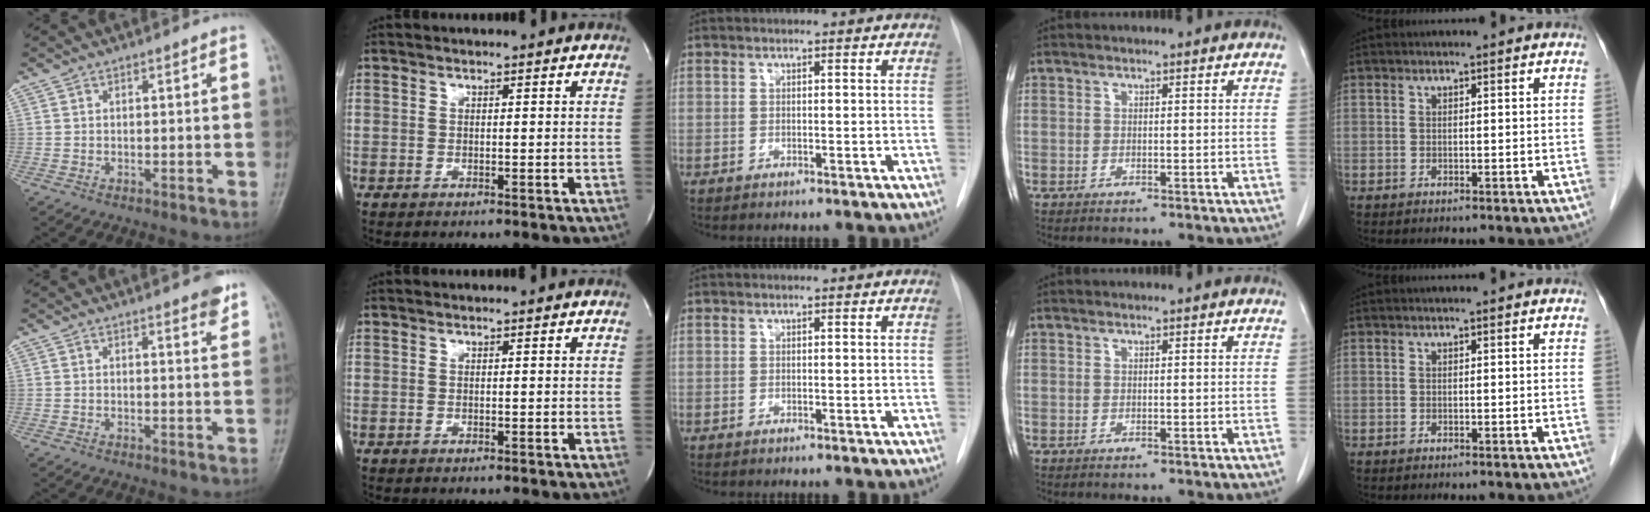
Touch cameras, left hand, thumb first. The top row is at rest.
{"thumb": {"total": 3.2, "force": [2.3, 0.7, 2.1], "torque": [-0.019, -0.013, 0.027]}}